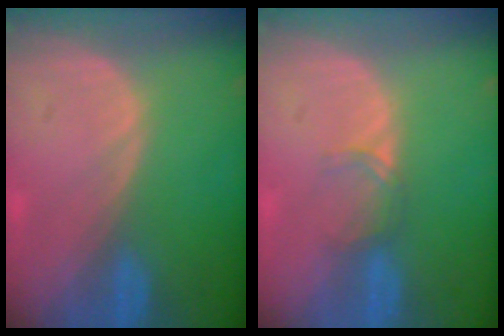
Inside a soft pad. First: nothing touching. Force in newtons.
{"total": 1.9, "press": 1.9, "slide": 0.3}